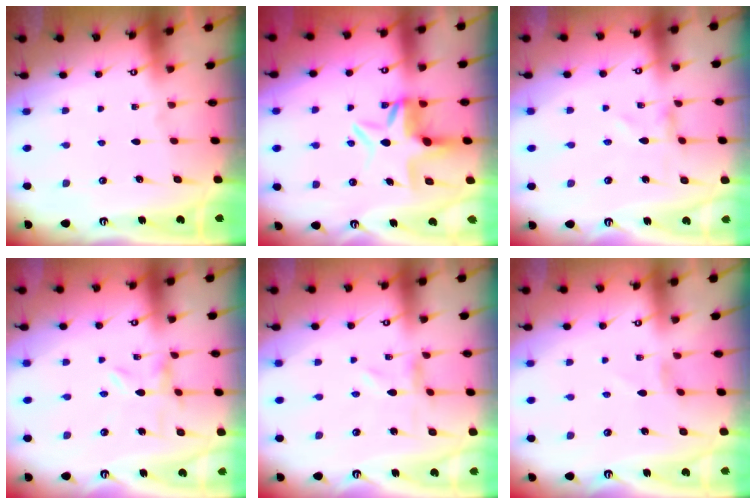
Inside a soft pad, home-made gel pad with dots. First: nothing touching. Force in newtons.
{"total": 7.1, "press": 7.0, "slide": 0.8}
{"total": 0.0}
{"total": 0.0}
{"total": 0.0}
{"total": 0.0}